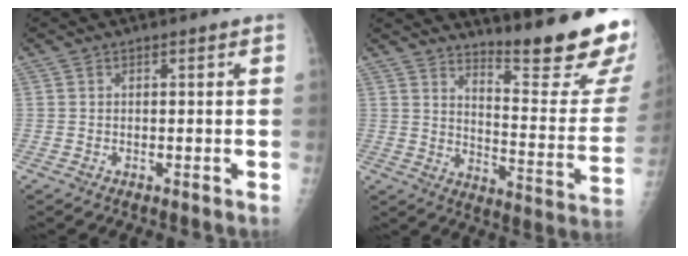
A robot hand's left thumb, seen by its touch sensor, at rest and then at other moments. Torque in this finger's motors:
{"motor_torque": [0.46, 0.33, 0.07, -0.12, 0.09]}